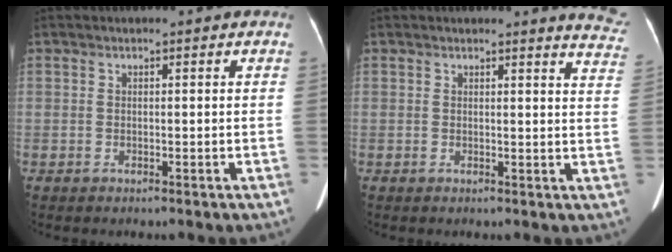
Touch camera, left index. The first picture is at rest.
{"total": 6.7, "force": [6.5, 0.2, 1.3], "torque": [0.004, -0.052, 0.037]}